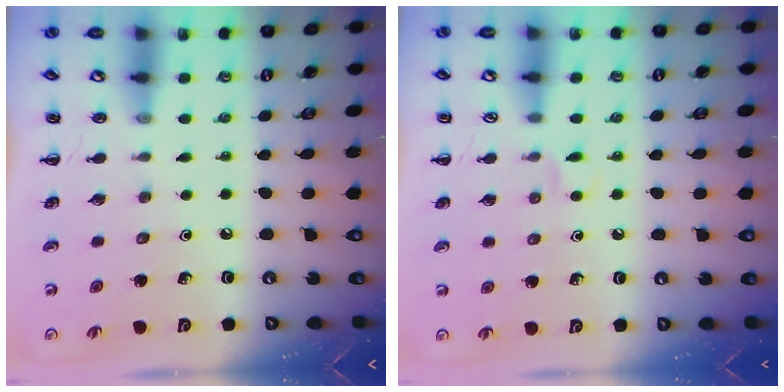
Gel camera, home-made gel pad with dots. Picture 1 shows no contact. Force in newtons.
{"total": 3.3, "press": 3.1, "slide": 1.1}